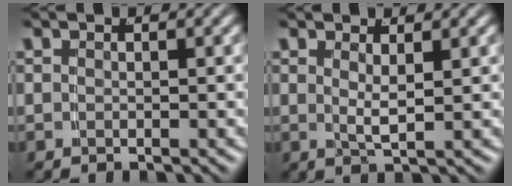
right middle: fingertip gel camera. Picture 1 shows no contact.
{"total": 2.0, "force": [0.7, -0.5, 1.8], "torque": [-0.032, -0.009, 0.020]}